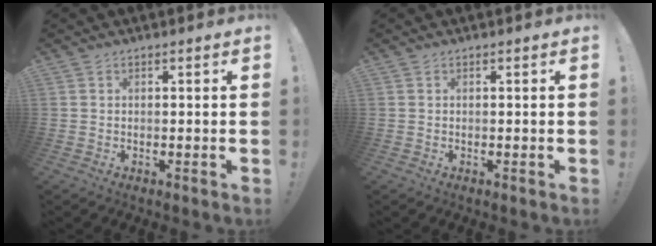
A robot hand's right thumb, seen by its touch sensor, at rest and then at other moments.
{"total": 0.0}